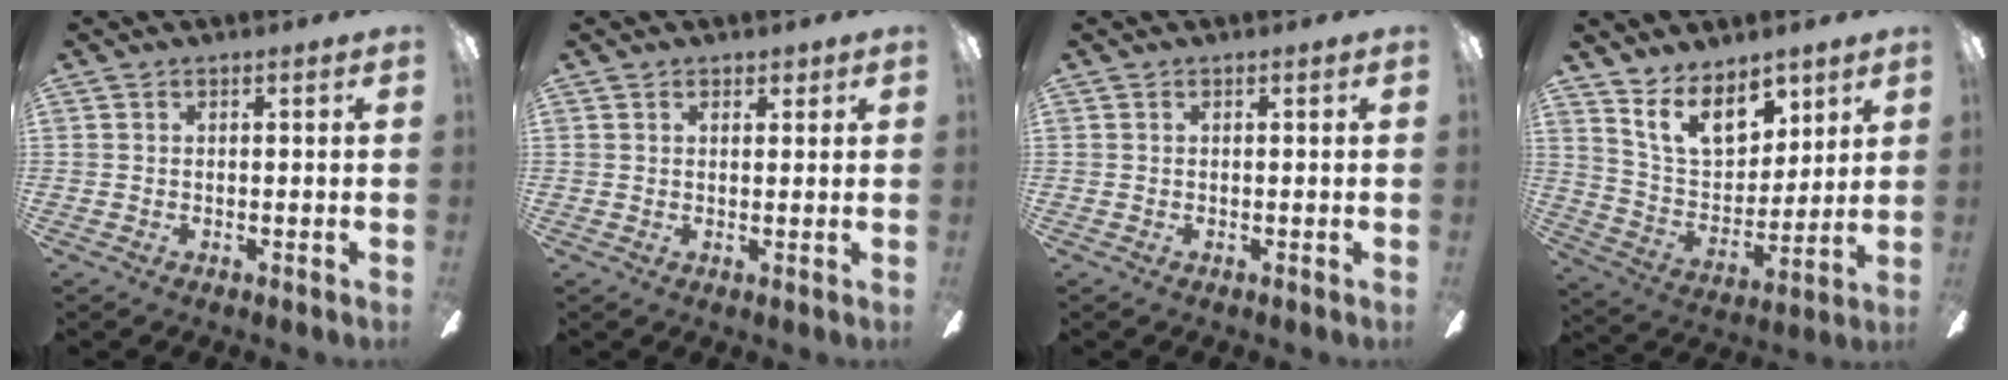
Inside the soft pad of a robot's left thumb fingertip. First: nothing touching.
{"total": 1.8, "force": [1.2, 1.3, 0.3], "torque": [0.003, -0.002, 0.022]}
{"total": 0.0}
{"total": 14.2, "force": [9.5, 7.9, 7.0], "torque": [-0.135, -0.043, 0.185]}